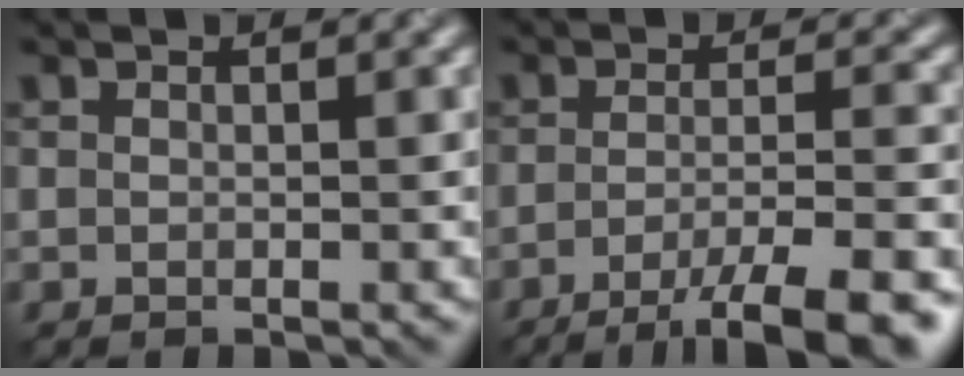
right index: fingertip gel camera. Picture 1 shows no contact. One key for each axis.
{"total": 8.8, "fx": -5.6, "fy": 1.9, "fz": 6.5, "tx": -0.085, "ty": 0.004, "tz": -0.082}